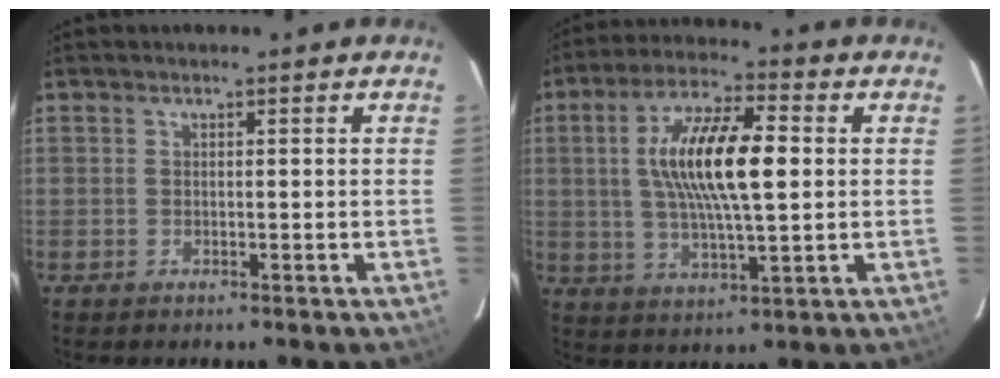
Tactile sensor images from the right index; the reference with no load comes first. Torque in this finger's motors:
{"motor_torque": [0.63, 0.04, 1.05, 0.21]}